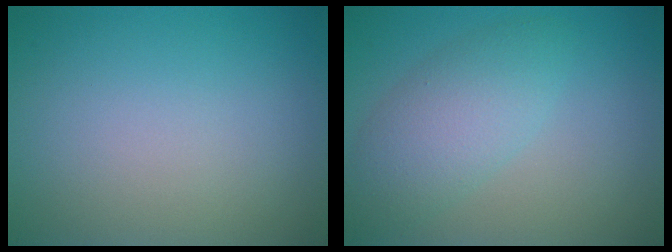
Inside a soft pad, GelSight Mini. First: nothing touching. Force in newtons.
{"total": 4.2, "press": 4.2, "slide": 0.0}